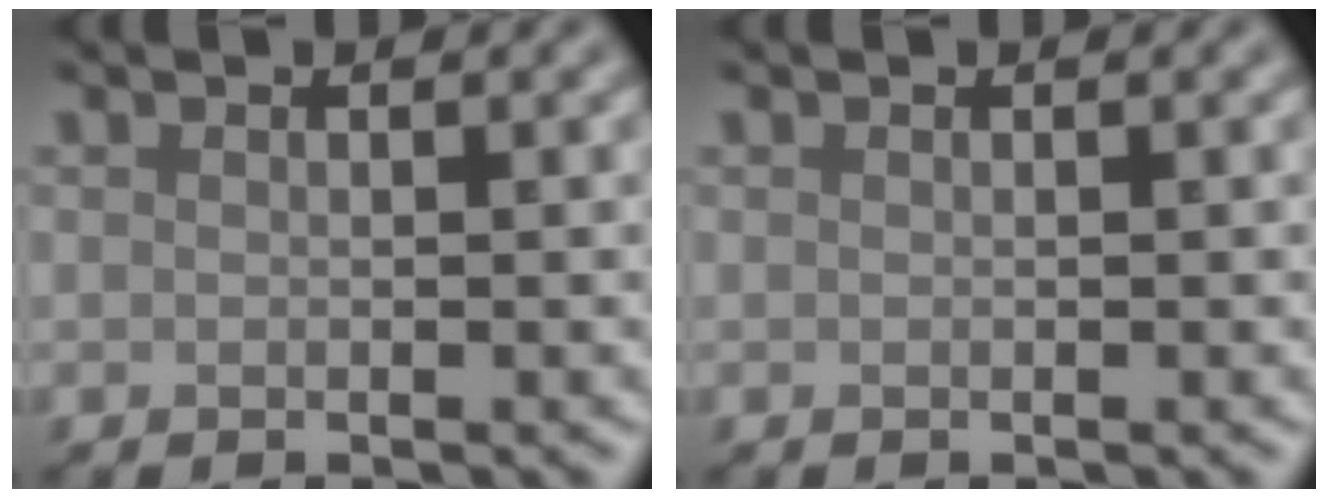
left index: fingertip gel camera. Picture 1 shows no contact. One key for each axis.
{"total": 0.0}